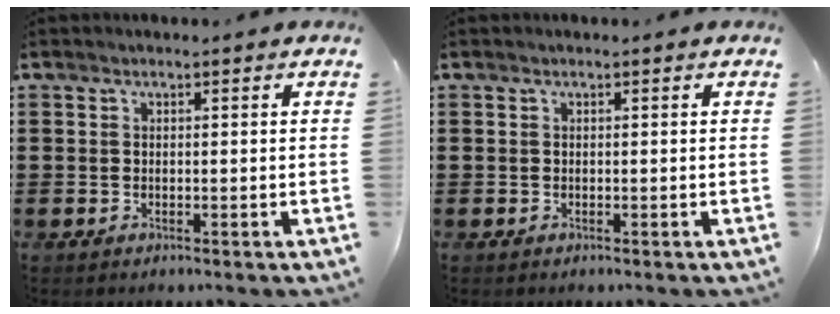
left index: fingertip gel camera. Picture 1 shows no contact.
{"total": 0.0}